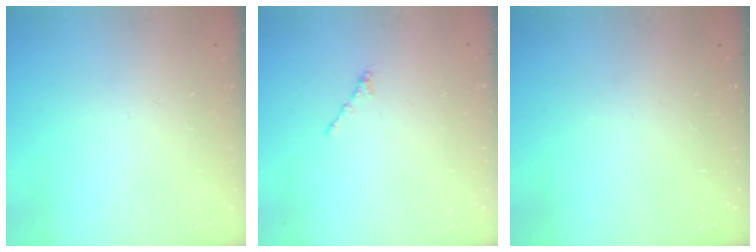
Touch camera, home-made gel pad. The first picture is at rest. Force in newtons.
{"total": 0.5, "press": 0.4, "slide": 0.3}
{"total": 0.0}